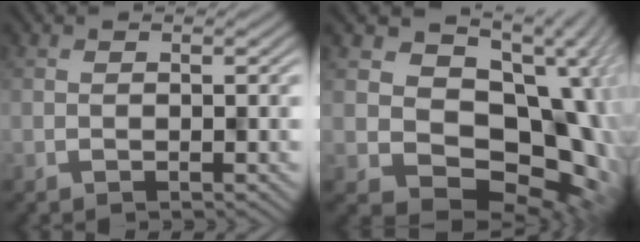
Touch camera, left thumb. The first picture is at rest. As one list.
[{"total": 14.5, "force": [0.8, 11.3, 9.1], "torque": [-0.097, -0.036, 0.046]}]